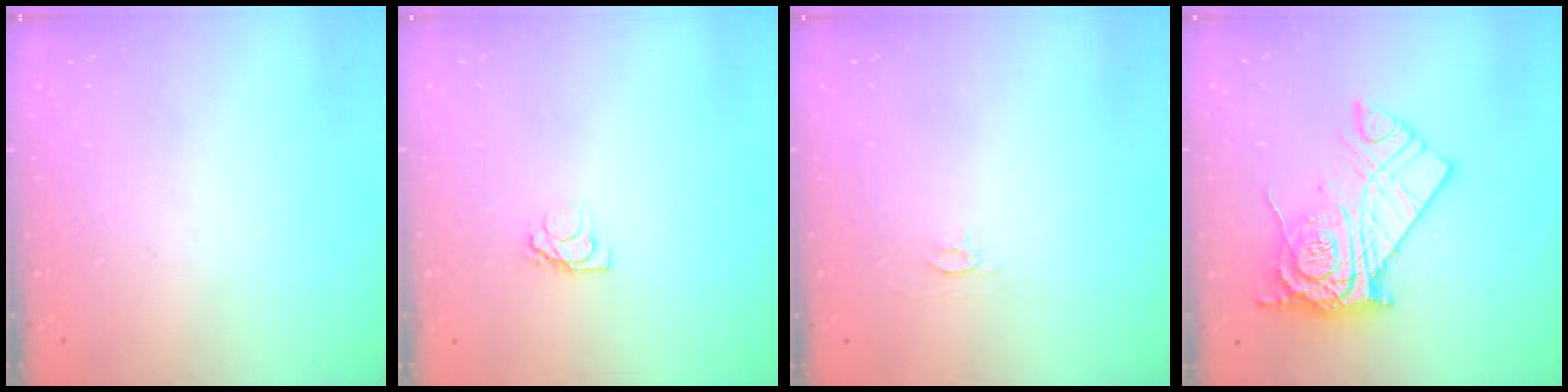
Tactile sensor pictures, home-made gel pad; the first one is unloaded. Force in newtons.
{"total": 4.9, "press": 4.9, "slide": 0.6}
{"total": 2.6, "press": 2.6, "slide": 0.3}
{"total": 15.7, "press": 15.6, "slide": 1.7}